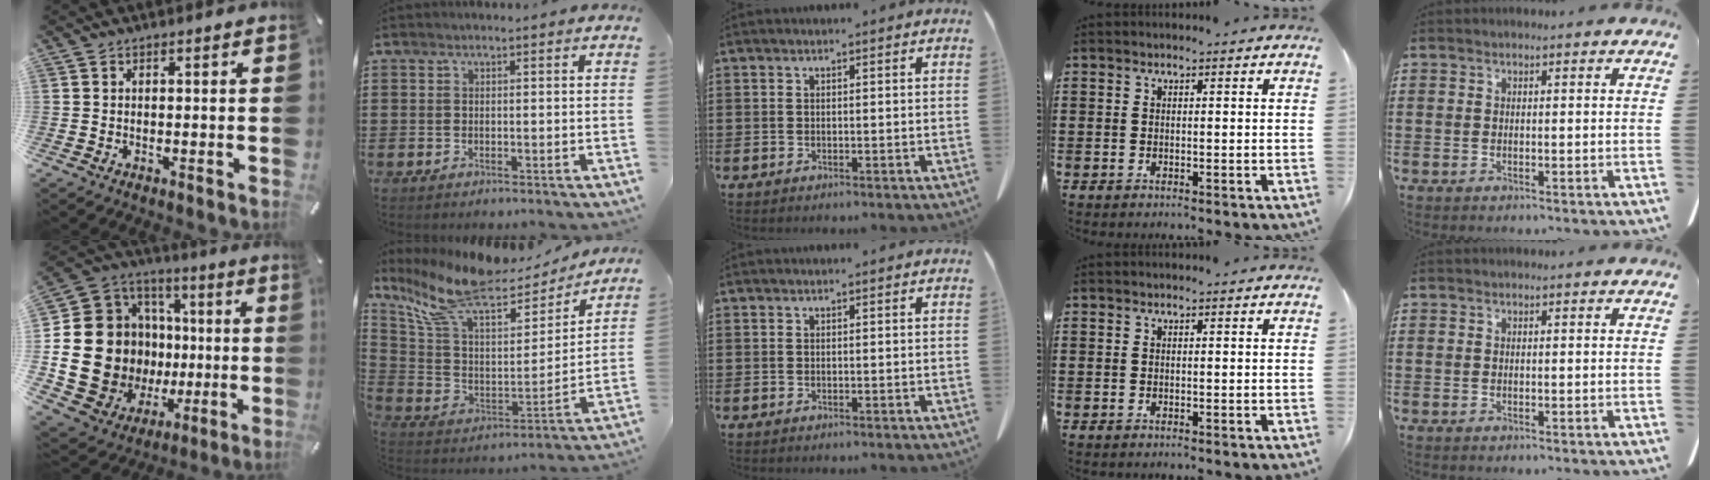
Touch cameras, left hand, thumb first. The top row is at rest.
{"thumb": {"total": 22.8, "force": [-2.8, 19.2, 11.9], "torque": [-0.256, -0.016, -0.003]}, "index": {"total": 11.6, "force": [8.7, 4.1, 6.5], "torque": [-0.166, -0.046, 0.151]}}